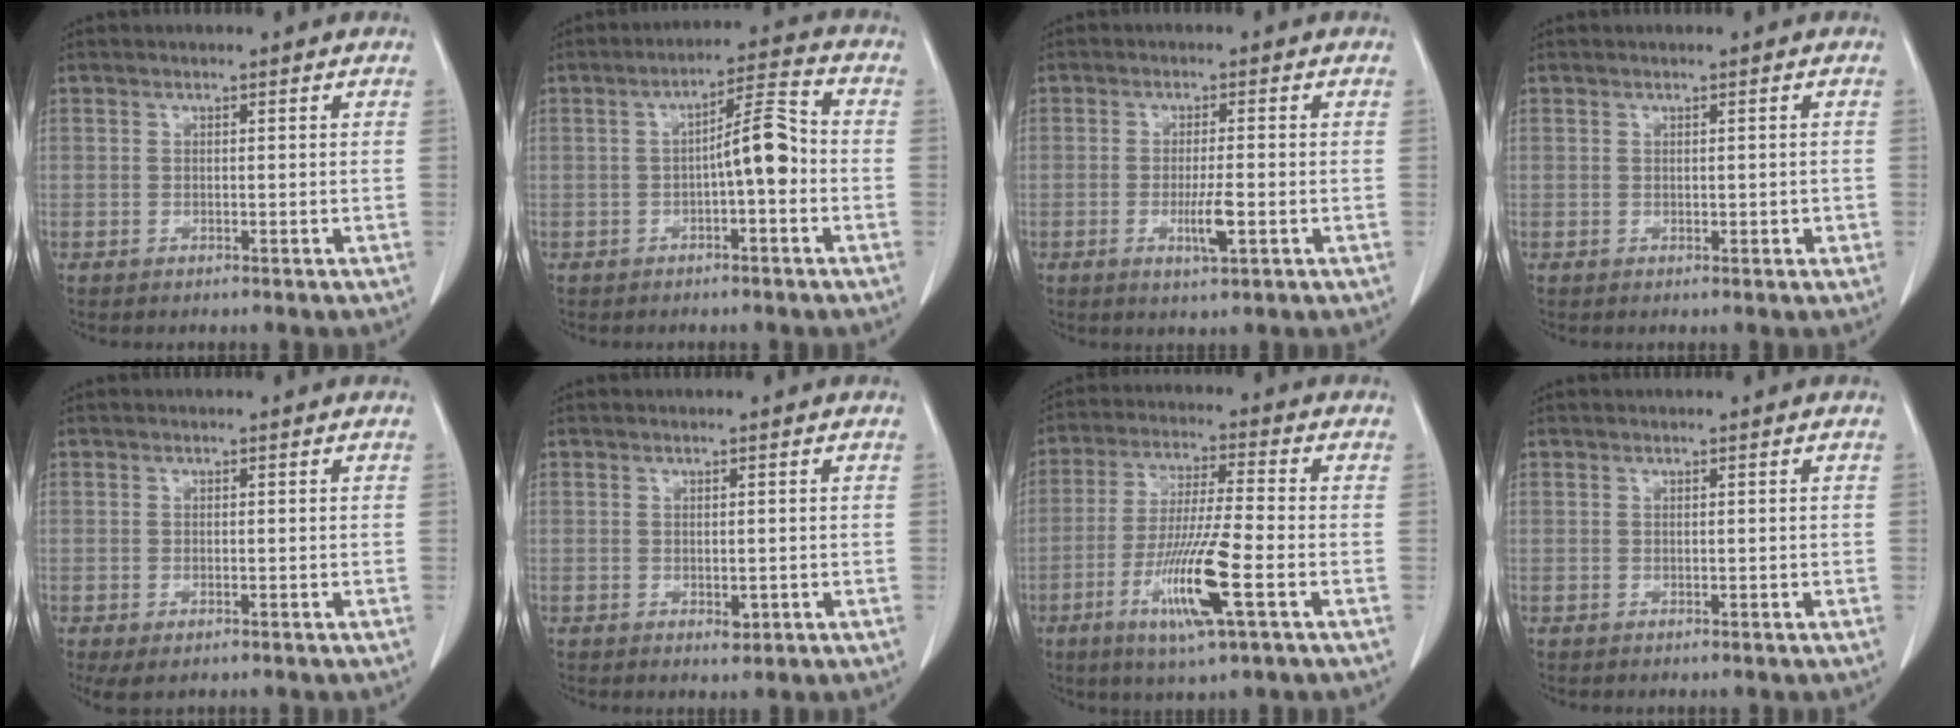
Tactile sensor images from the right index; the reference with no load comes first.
{"total": 6.5, "force": [-1.2, 1.2, 6.3], "torque": [-0.099, 0.023, -0.019]}
{"total": 4.1, "force": [-1.3, 0.3, 3.9], "torque": [-0.073, -0.007, -0.021]}
{"total": 0.9, "force": [-0.1, 0.7, 0.6], "torque": [-0.007, 0.004, 0.001]}
{"total": 2.7, "force": [-1.4, 1.0, 2.1], "torque": [-0.039, -0.006, -0.016]}
{"total": 1.3, "force": [-0.3, 0.8, 0.9], "torque": [-0.013, -0.003, -0.001]}
{"total": 12.2, "force": [-4.5, 0.2, 11.3], "torque": [-0.222, -0.021, -0.085]}
{"total": 0.0}